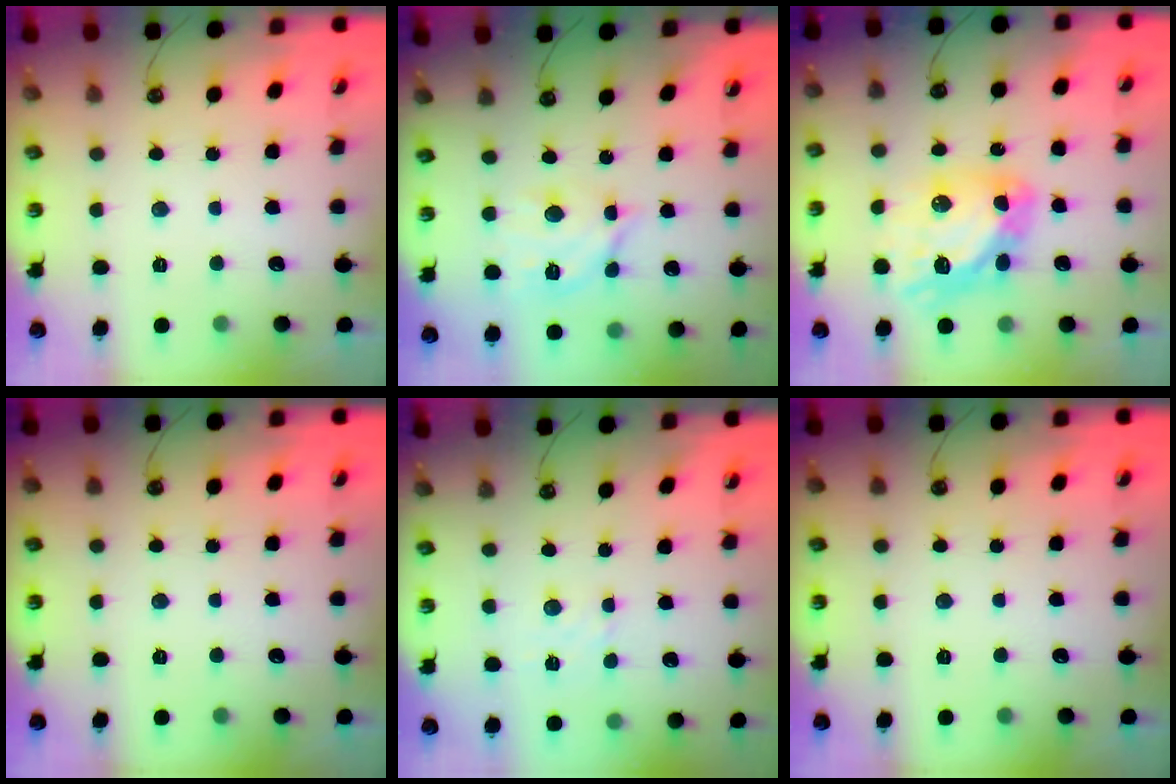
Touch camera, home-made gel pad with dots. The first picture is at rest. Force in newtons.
{"total": 12.6, "press": 12.5, "slide": 1.0}
{"total": 15.2, "press": 15.1, "slide": 1.6}
{"total": 0.0}
{"total": 2.2, "press": 2.1, "slide": 0.5}
{"total": 0.0}